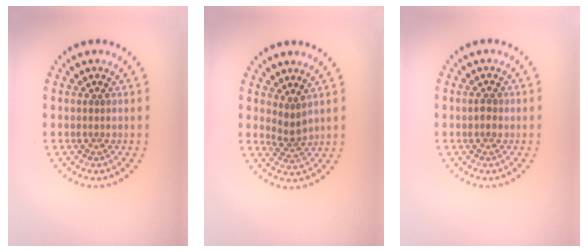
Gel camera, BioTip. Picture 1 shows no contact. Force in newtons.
{"total": 2.0, "press": 1.3, "slide": 1.5}
{"total": 1.0, "press": 1.0, "slide": 0.3}